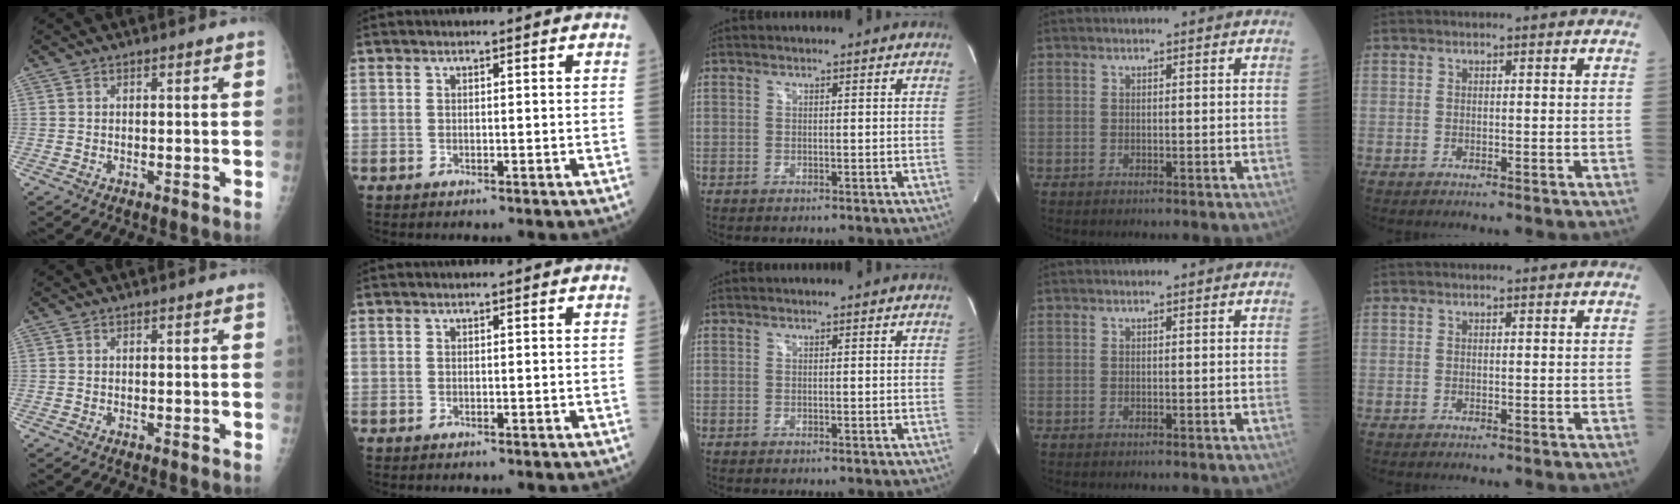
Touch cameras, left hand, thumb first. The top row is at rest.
{}